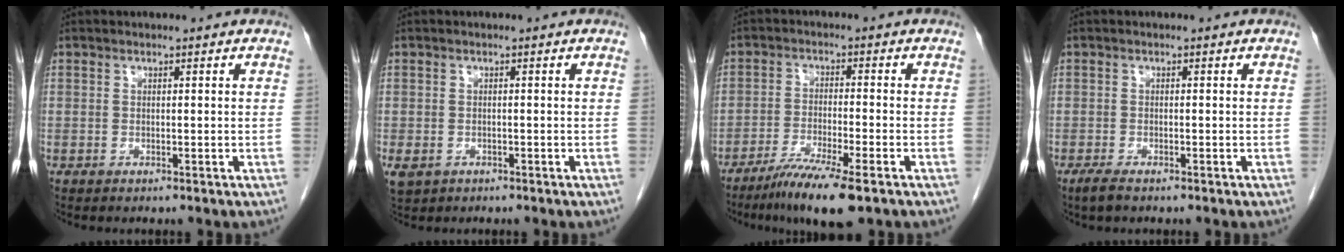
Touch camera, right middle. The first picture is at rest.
{"total": 3.6, "force": [-1.9, 2.7, 1.5], "torque": [-0.032, -0.005, -0.026]}
{"total": 8.5, "force": [-5.8, 0.1, 6.3], "torque": [-0.112, -0.024, -0.101]}
{"total": 1.9, "force": [-1.4, 0.5, 1.2], "torque": [-0.032, -0.005, -0.025]}